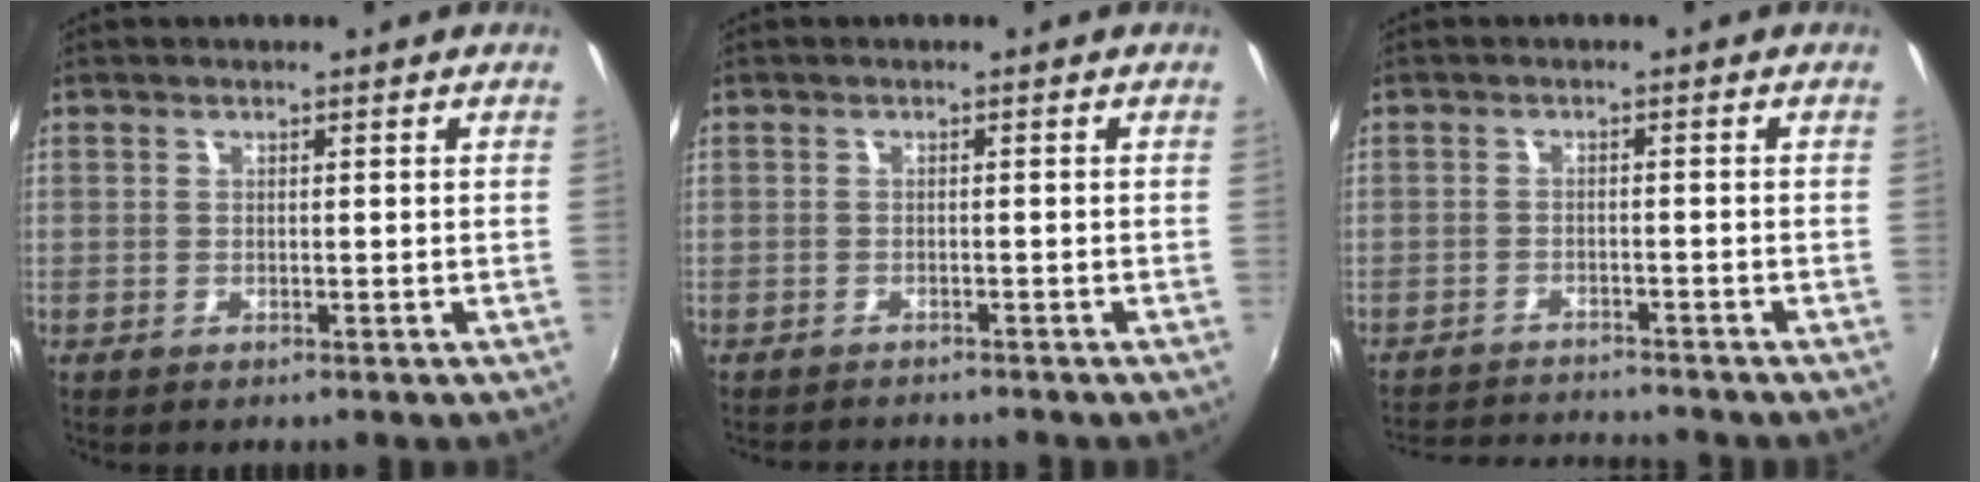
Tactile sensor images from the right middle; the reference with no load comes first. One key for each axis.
{"total": 3.2, "fx": -3.0, "fy": 0.4, "fz": 0.7, "tx": -0.024, "ty": -0.012, "tz": -0.047}
{"total": 9.1, "fx": -8.7, "fy": 0.9, "fz": 2.4, "tx": -0.068, "ty": -0.001, "tz": -0.138}